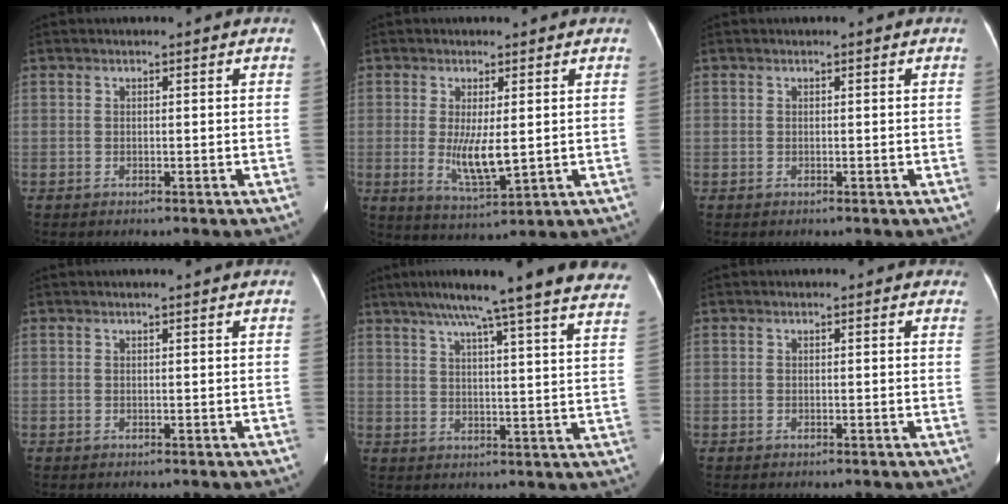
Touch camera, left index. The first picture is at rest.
{"total": 6.2, "force": [0.1, 1.5, 6.0], "torque": [-0.117, -0.019, 0.009]}
{"total": 0.0}
{"total": 2.5, "force": [2.3, 0.0, 1.1], "torque": [-0.014, 0.021, 0.027]}
{"total": 26.1, "force": [22.7, 0.5, 13.0], "torque": [-0.189, -0.029, 0.276]}
{"total": 1.4, "force": [1.2, 0.7, 0.4], "torque": [0.003, -0.001, -0.002]}